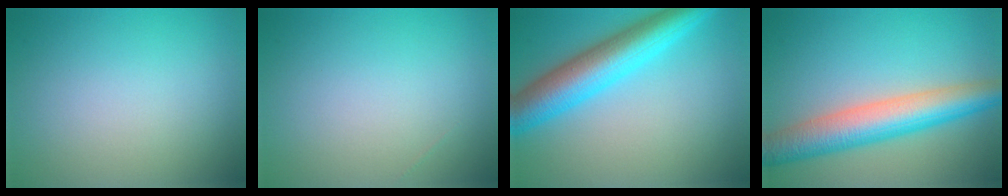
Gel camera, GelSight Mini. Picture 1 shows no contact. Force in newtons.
{"total": 0.0}
{"total": 7.8, "press": 7.8, "slide": 0.2}
{"total": 7.2, "press": 7.2, "slide": 0.1}